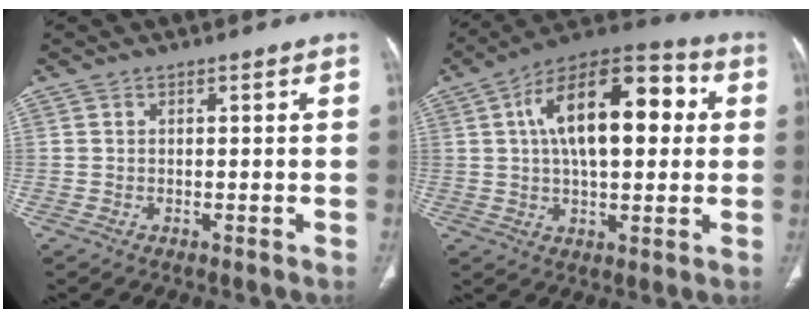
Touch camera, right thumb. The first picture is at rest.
{"total": 20.2, "force": [3.9, 9.9, 17.2], "torque": [-0.247, 0.028, 0.053]}